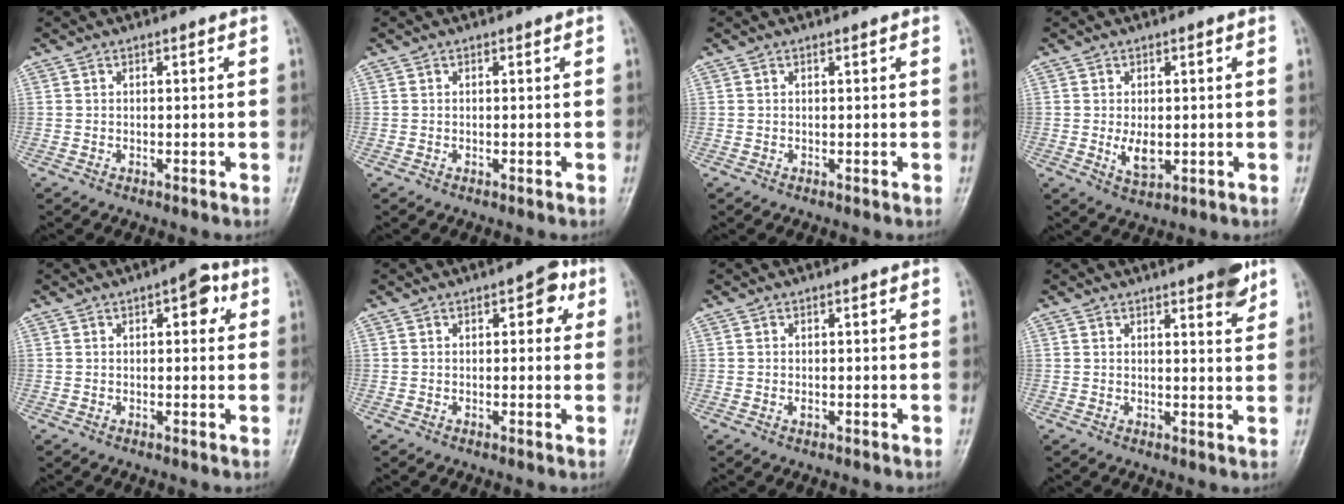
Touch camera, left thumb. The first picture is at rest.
{"total": 0.0}
{"total": 0.0}
{"total": 4.6, "force": [-0.4, 2.5, 3.9], "torque": [-0.059, -0.008, 0.000]}
{"total": 4.5, "force": [1.7, 2.1, 3.6], "torque": [-0.031, 0.003, 0.013]}
{"total": 3.9, "force": [1.5, 2.1, 3.0], "torque": [-0.016, 0.003, 0.009]}
{"total": 0.9, "force": [-0.1, 0.4, 0.8], "torque": [-0.010, 0.002, 0.001]}
{"total": 5.2, "force": [3.3, 1.2, 3.7], "torque": [-0.038, -0.018, 0.039]}